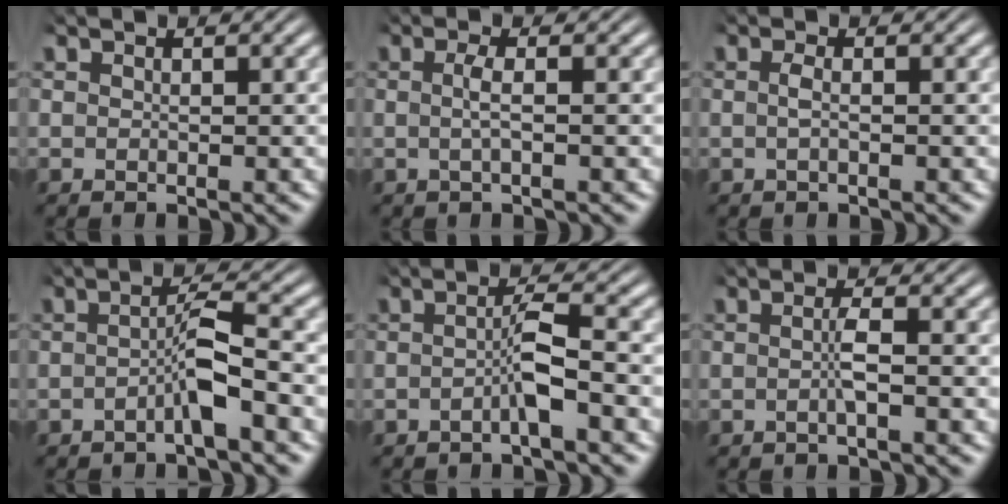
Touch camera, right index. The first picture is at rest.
{"total": 1.7, "force": [-0.4, -0.3, 1.6], "torque": [-0.032, -0.002, -0.004]}
{"total": 1.1, "force": [-0.4, -0.3, 0.9], "torque": [-0.022, -0.005, -0.006]}
{"total": 2.7, "force": [-1.2, -0.4, 2.3], "torque": [-0.033, 0.005, -0.025]}
{"total": 2.5, "force": [-1.1, -0.4, 2.2], "torque": [-0.031, 0.006, -0.022]}
{"total": 1.7, "force": [-0.7, -0.3, 1.5], "torque": [-0.026, 0.002, -0.014]}